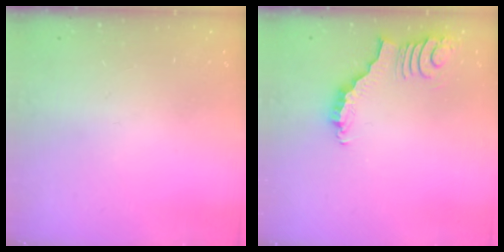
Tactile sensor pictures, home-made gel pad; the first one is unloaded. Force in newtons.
{"total": 3.9, "press": 3.9, "slide": 0.7}